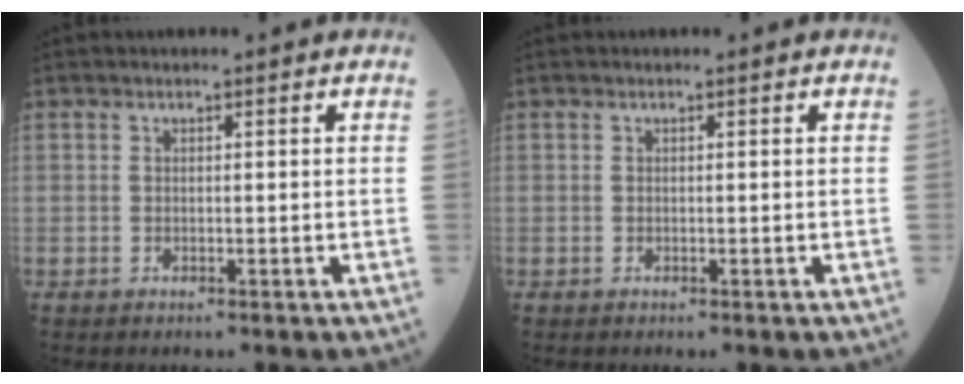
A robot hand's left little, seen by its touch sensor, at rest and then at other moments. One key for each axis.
{"total": 0.0}